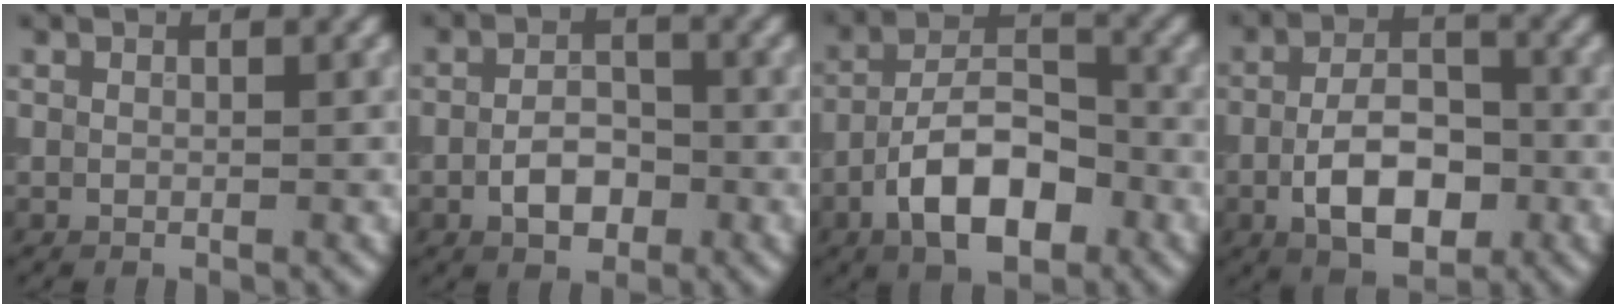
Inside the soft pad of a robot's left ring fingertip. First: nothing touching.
{"total": 3.3, "force": [-1.2, 1.9, 2.3], "torque": [-0.038, 0.005, -0.022]}
{"total": 8.1, "force": [-3.6, 3.9, 6.1], "torque": [-0.099, 0.011, -0.072]}
{"total": 6.6, "force": [-1.9, 3.6, 5.2], "torque": [-0.092, 0.000, -0.038]}